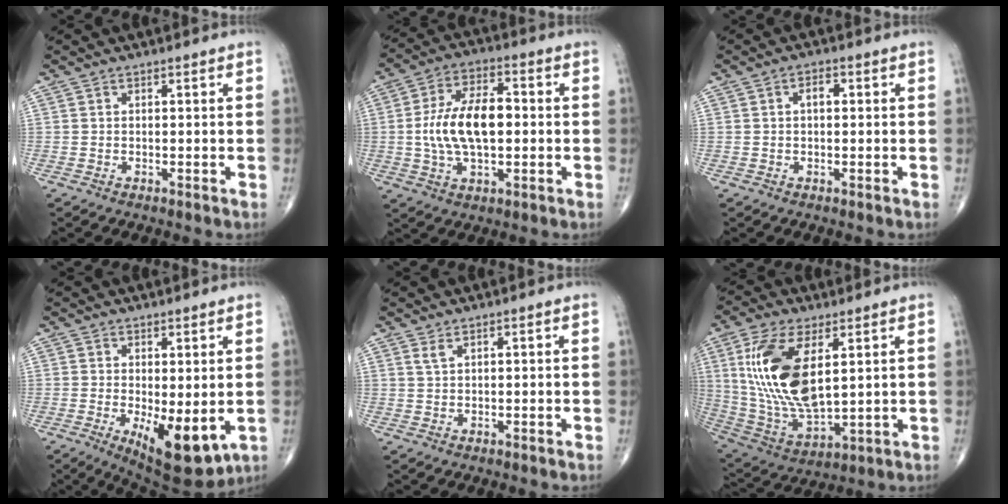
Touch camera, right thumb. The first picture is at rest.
{"total": 13.8, "force": [-0.2, 7.0, 11.8], "torque": [-0.216, 0.018, -0.007]}
{"total": 2.2, "force": [0.3, 1.2, 1.9], "torque": [-0.028, 0.008, 0.003]}
{"total": 10.3, "force": [-2.0, 4.1, 9.3], "torque": [-0.131, -0.026, -0.016]}
{"total": 1.2, "force": [0.8, 0.3, 0.8], "torque": [-0.019, 0.002, 0.020]}
{"total": 18.9, "force": [4.9, 8.6, 16.1], "torque": [-0.323, -0.025, 0.103]}